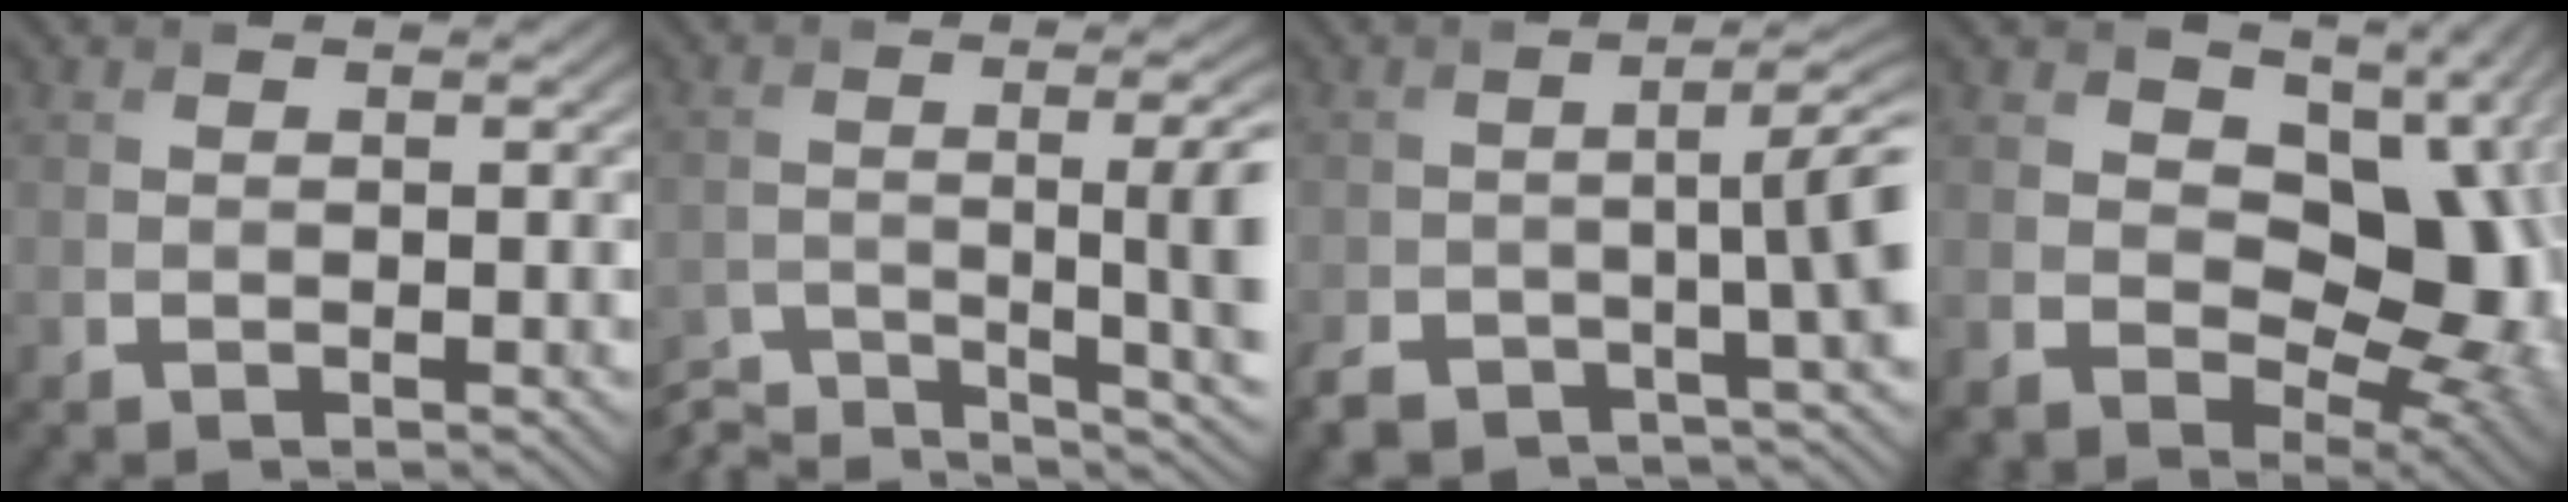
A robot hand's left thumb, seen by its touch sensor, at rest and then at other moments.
{"total": 10.7, "force": [-6.2, 2.9, 8.2], "torque": [-0.112, -0.011, -0.099]}
{"total": 8.6, "force": [-4.7, 2.6, 6.7], "torque": [-0.097, -0.011, -0.088]}
{"total": 15.7, "force": [2.2, 11.1, 10.9], "torque": [-0.151, -0.017, 0.060]}